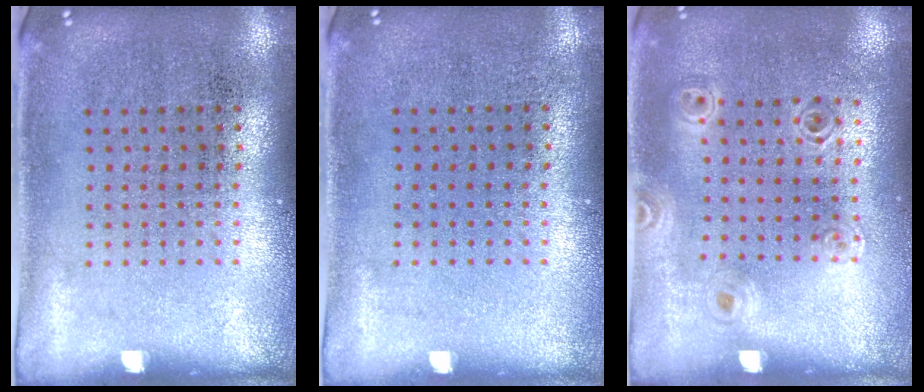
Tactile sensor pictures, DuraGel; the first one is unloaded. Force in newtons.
{"total": 0.0}
{"total": 1.0, "press": 1.0, "slide": 0.1}